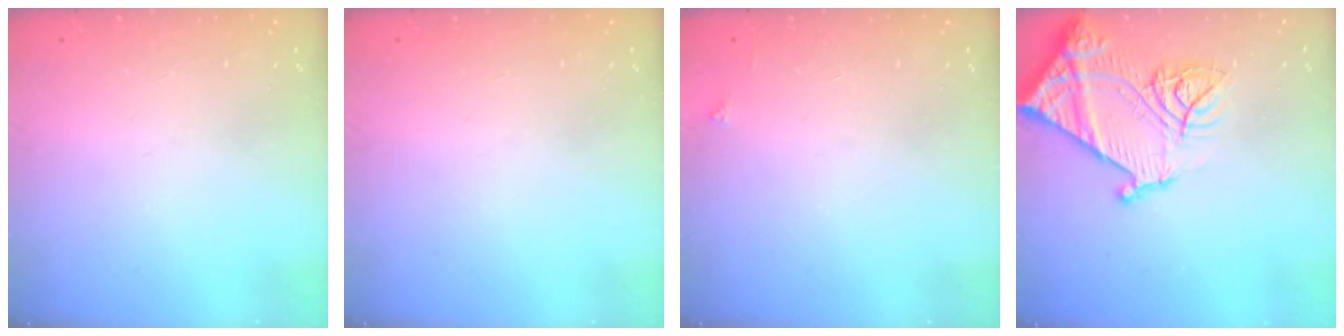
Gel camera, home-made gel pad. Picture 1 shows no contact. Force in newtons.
{"total": 0.0}
{"total": 2.1, "press": 2.1, "slide": 0.3}
{"total": 19.9, "press": 19.8, "slide": 2.1}